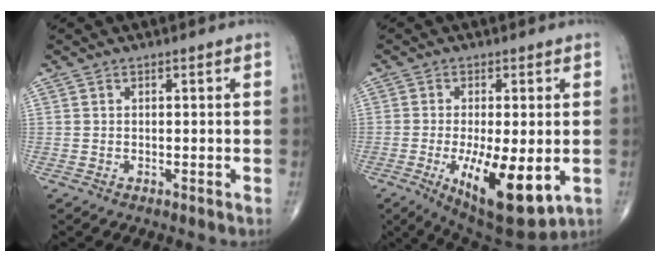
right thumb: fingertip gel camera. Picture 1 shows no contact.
{"total": 14.5, "force": [-3.7, 5.0, 13.0], "torque": [-0.211, -0.024, -0.044]}